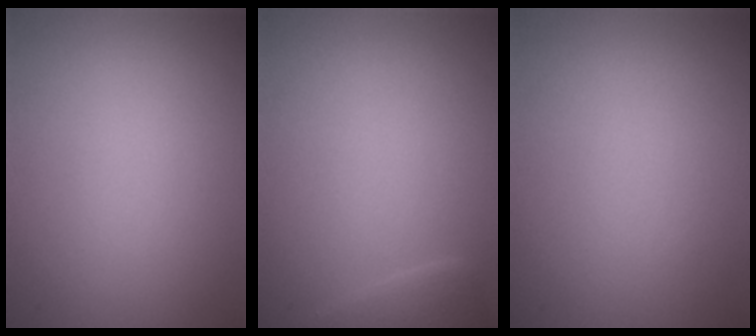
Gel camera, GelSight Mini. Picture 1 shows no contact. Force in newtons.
{"total": 1.6, "press": 1.6, "slide": 0.1}
{"total": 0.0}